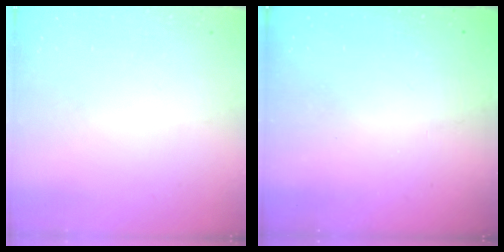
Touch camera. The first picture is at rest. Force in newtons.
{"total": 3.2, "press": 3.2, "slide": 0.1}